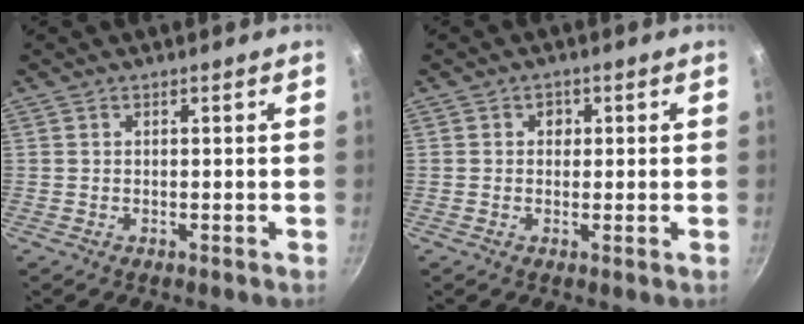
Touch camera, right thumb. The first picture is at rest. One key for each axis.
{"total": 1.9, "fx": 0.4, "fy": 1.7, "fz": 0.8, "tx": -0.001, "ty": -0.003, "tz": 0.001}